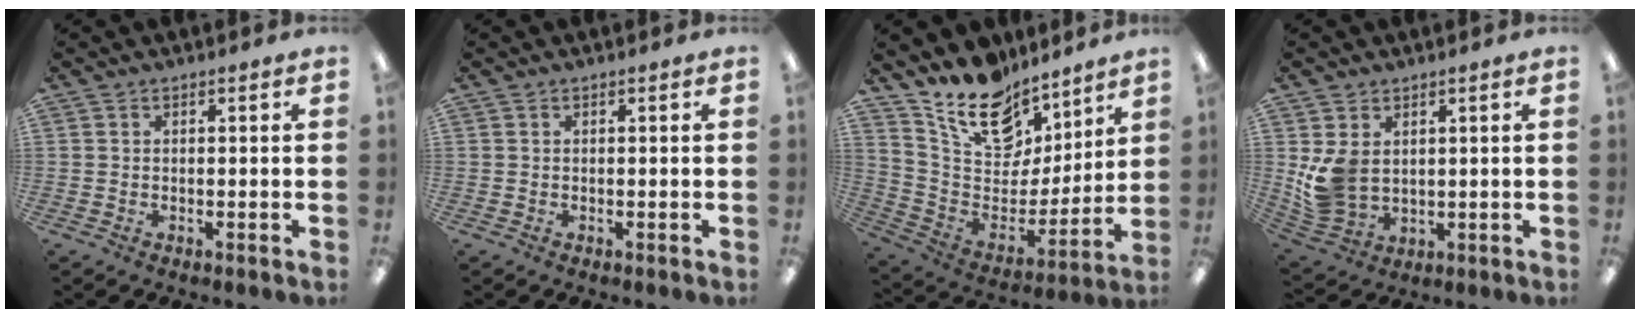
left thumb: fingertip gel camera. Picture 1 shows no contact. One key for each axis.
{"total": 0.0}
{"total": 18.4, "fx": 13.5, "fy": 10.3, "fz": 7.1, "tx": -0.138, "ty": -0.090, "tz": 0.248}
{"total": 8.6, "fx": 1.8, "fy": 6.6, "fz": 5.3, "tx": -0.117, "ty": 0.003, "tz": 0.039}